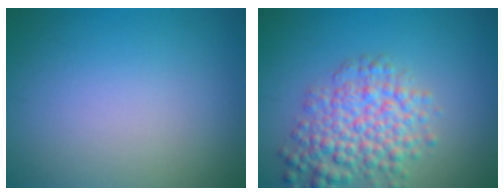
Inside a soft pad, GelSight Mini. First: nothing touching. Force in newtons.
{"total": 5.4, "press": 5.4, "slide": 0.2}